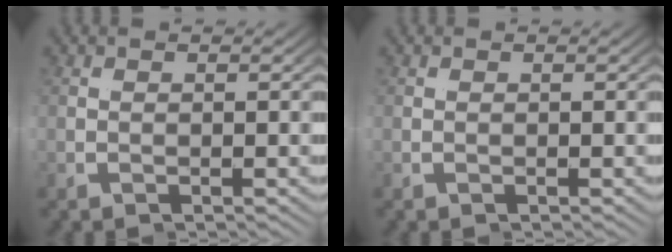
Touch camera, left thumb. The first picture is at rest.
{"total": 0.0}